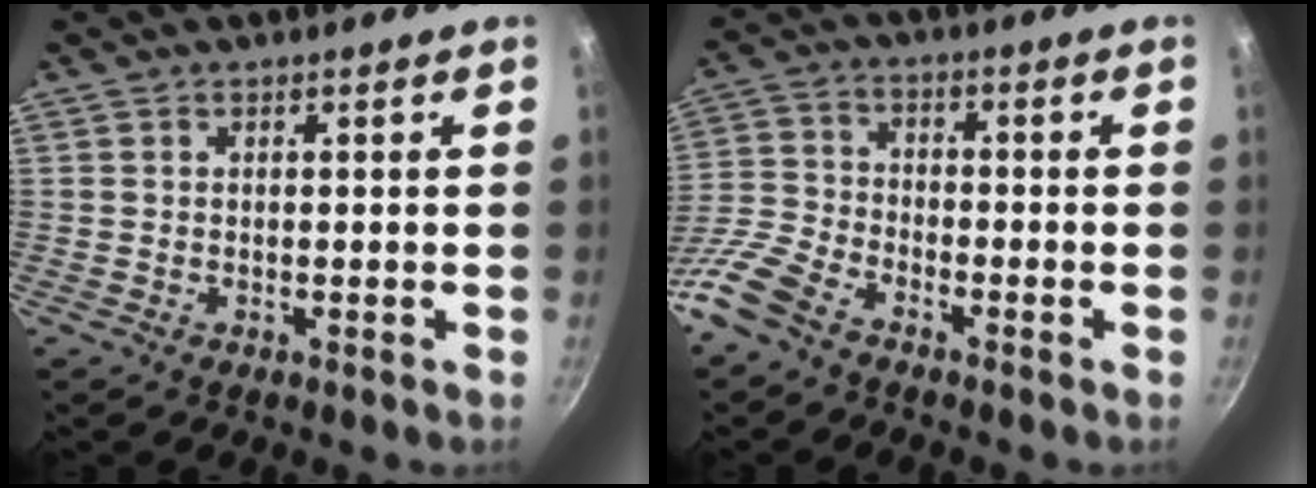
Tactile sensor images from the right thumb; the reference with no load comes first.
{"total": 9.4, "force": [-6.7, 4.2, 5.0], "torque": [-0.110, 0.039, -0.158]}